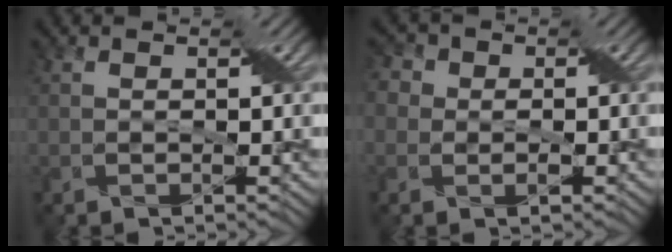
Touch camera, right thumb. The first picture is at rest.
{"total": 4.2, "force": [0.4, 3.6, 2.1], "torque": [-0.032, 0.010, -0.022]}